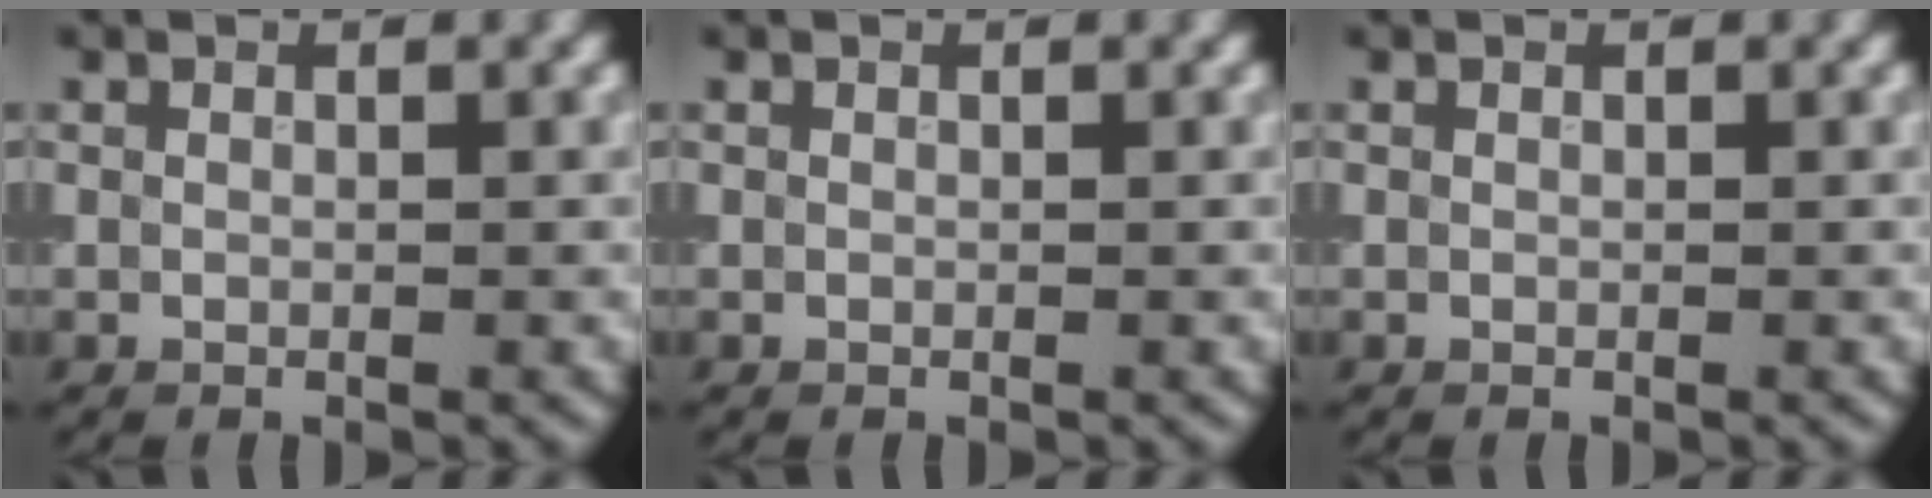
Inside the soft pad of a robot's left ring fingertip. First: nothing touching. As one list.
[{"total": 0.0}, {"total": 0.0}]